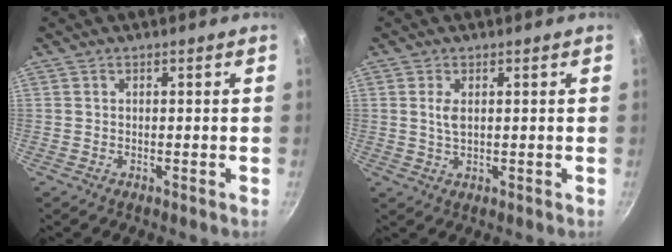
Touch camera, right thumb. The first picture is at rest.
{"total": 2.7, "force": [0.7, 1.3, 2.3], "torque": [-0.048, -0.002, 0.018]}